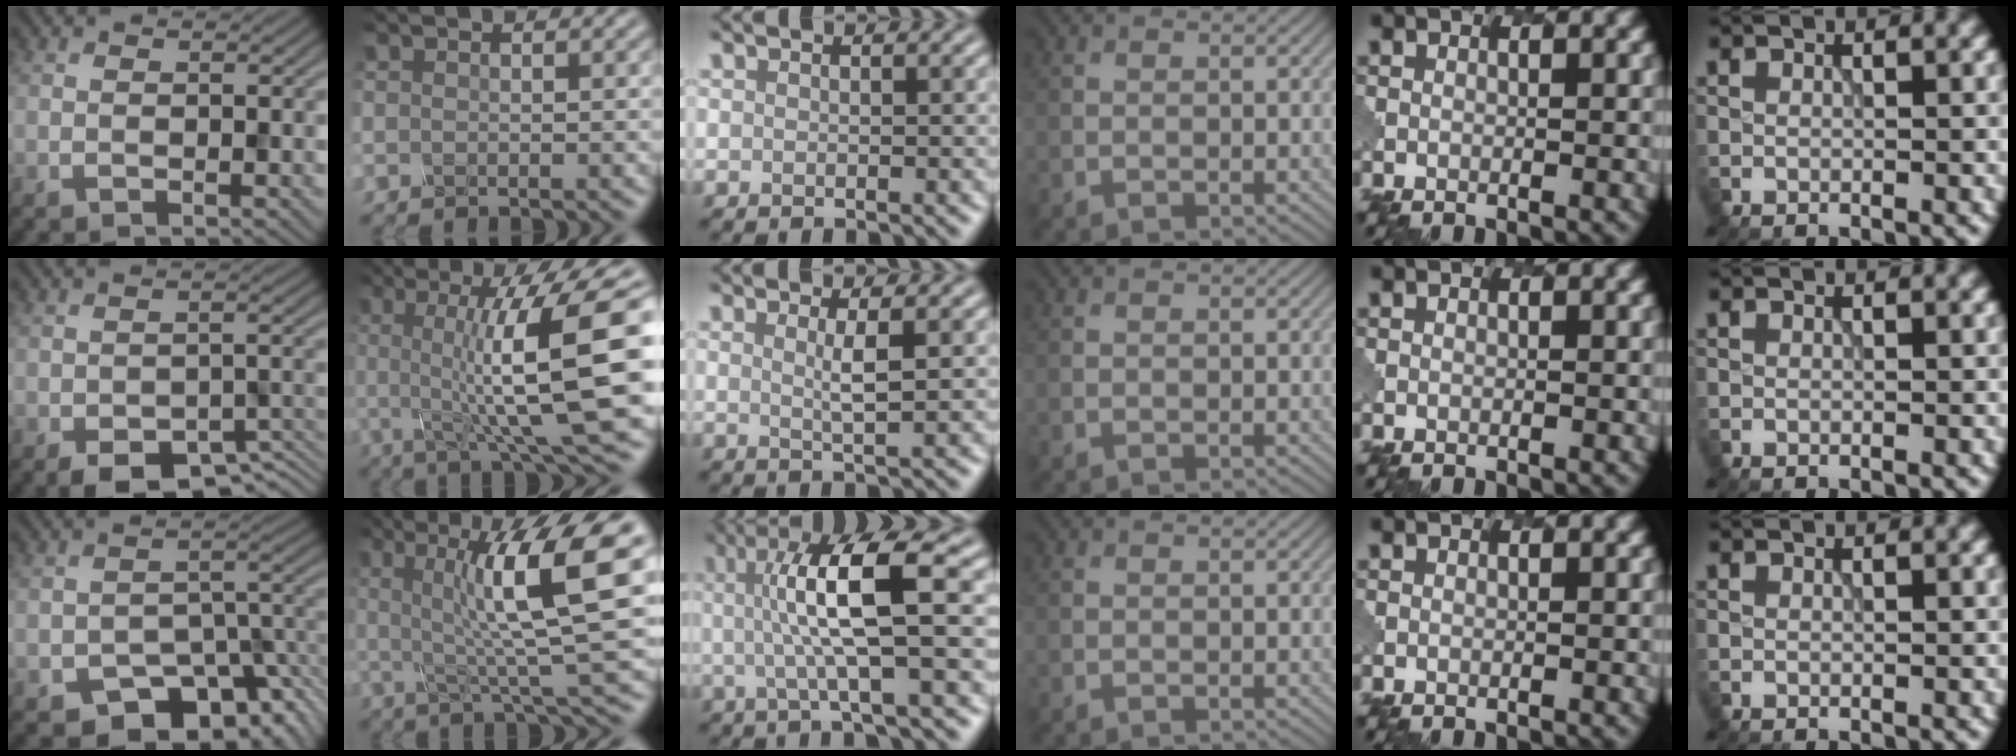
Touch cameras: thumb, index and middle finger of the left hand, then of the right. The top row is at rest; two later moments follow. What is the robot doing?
{"motion": "shake", "object": "salt shaker"}